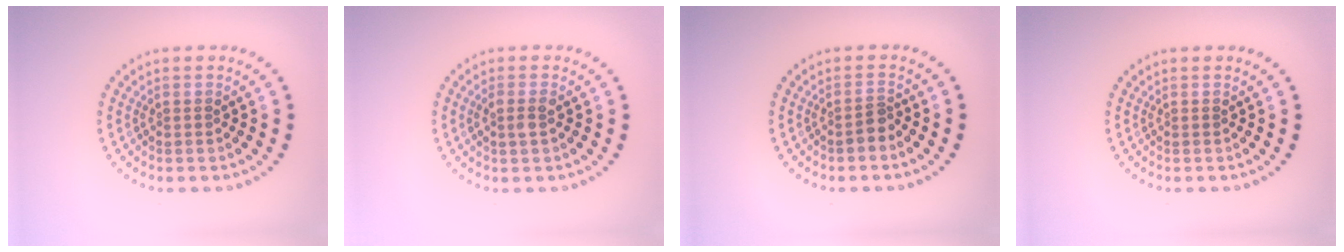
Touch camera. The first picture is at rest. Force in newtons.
{"total": 1.5, "press": 1.4, "slide": 0.5}
{"total": 1.4, "press": 1.2, "slide": 0.9}
{"total": 0.0}